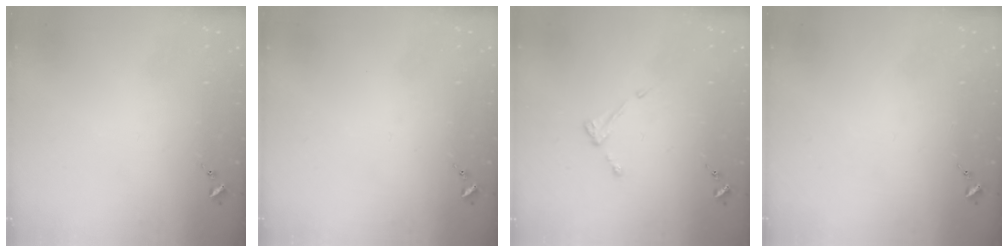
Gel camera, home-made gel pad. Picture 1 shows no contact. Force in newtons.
{"total": 0.0}
{"total": 4.3, "press": 4.3, "slide": 0.5}
{"total": 0.0}